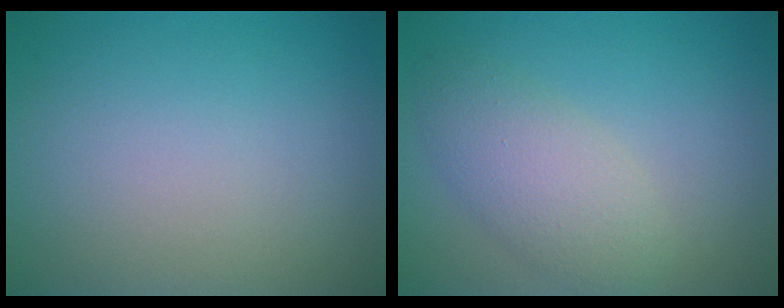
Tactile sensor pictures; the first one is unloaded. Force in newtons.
{"total": 4.0, "press": 3.9, "slide": 0.1}